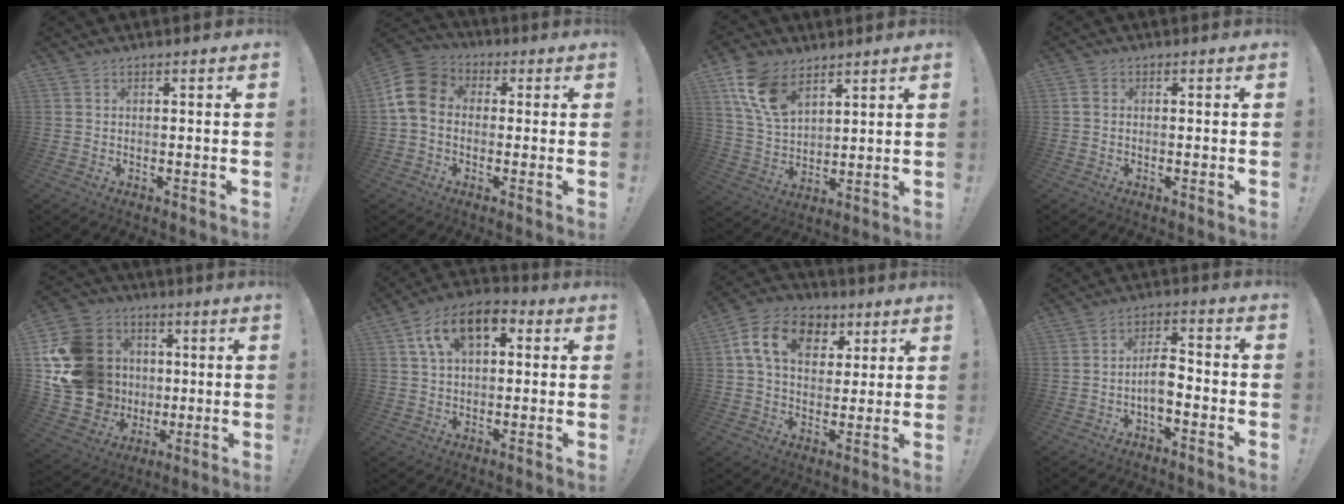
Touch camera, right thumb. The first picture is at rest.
{"total": 10.8, "force": [-0.2, 8.5, 6.6], "torque": [-0.116, 0.020, 0.002]}
{"total": 13.4, "force": [7.7, 7.8, 7.7], "torque": [-0.151, -0.025, 0.150]}
{"total": 1.2, "force": [-0.2, 1.0, 0.7], "torque": [-0.012, 0.005, -0.004]}
{"total": 21.9, "force": [1.8, 19.6, 9.6], "torque": [-0.181, 0.003, 0.081]}
{"total": 12.4, "force": [5.1, 7.3, 8.7], "torque": [-0.149, 0.004, 0.097]}
{"total": 14.5, "force": [5.2, 10.3, 8.8], "torque": [-0.138, -0.003, 0.100]}
{"total": 7.0, "force": [-2.5, 3.2, 5.6], "torque": [-0.106, 0.012, -0.047]}